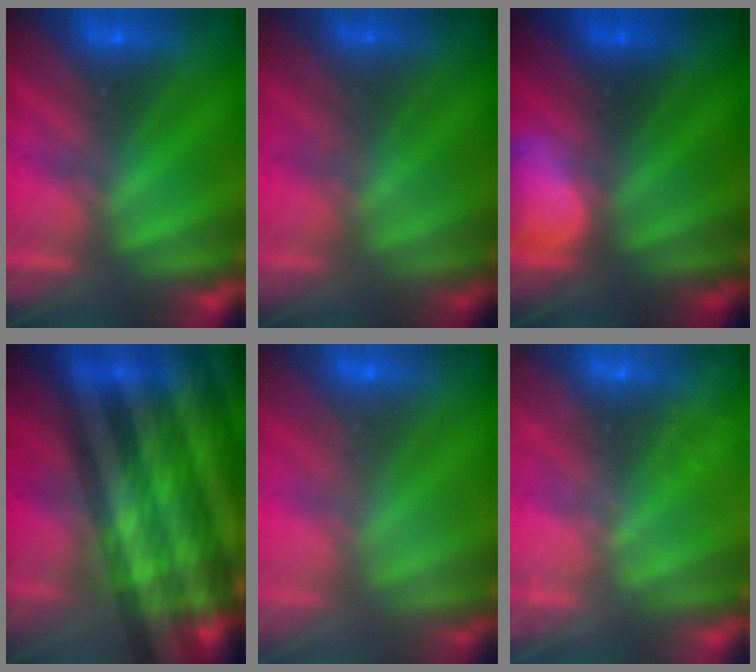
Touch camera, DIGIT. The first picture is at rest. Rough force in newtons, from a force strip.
{"total": 1.8}
{"total": 2.8}
{"total": 5.8}
{"total": 2.9}
{"total": 2.3}